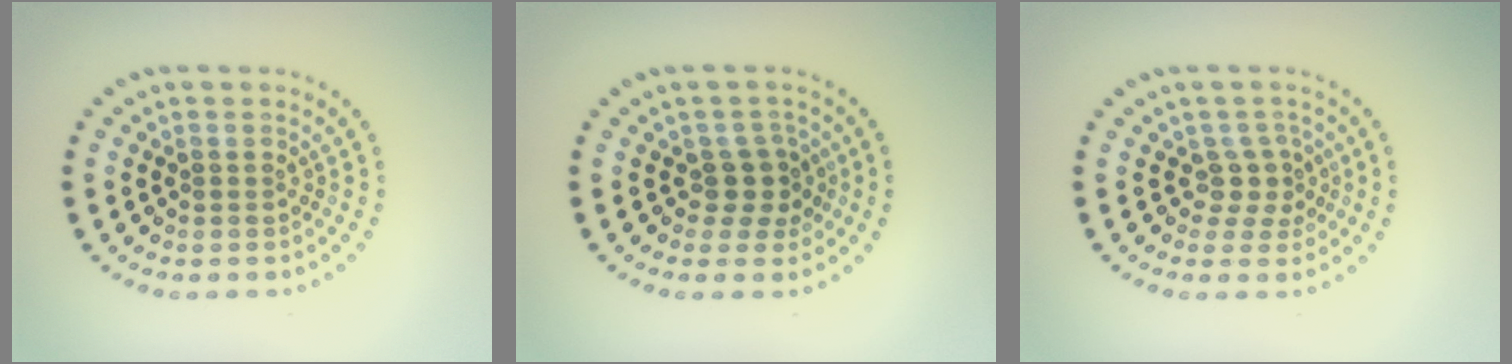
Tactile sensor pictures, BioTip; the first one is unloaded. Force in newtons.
{"total": 2.4, "press": 2.0, "slide": 1.4}
{"total": 2.1, "press": 1.6, "slide": 1.3}